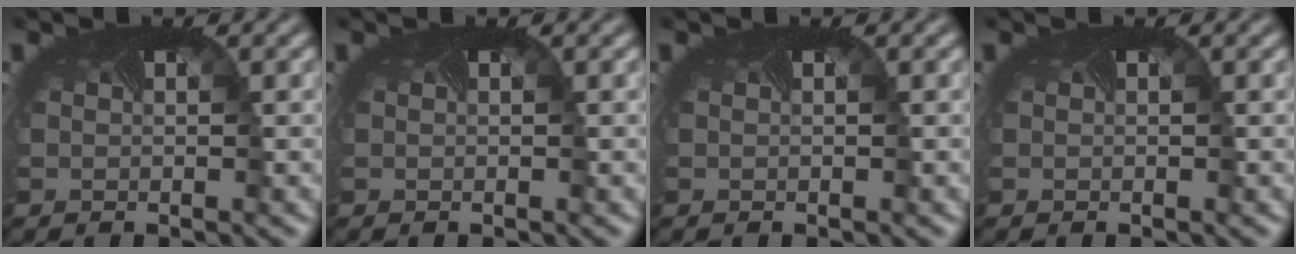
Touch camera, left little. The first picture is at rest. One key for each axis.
{"total": 0.0}
{"total": 0.0}
{"total": 0.0}